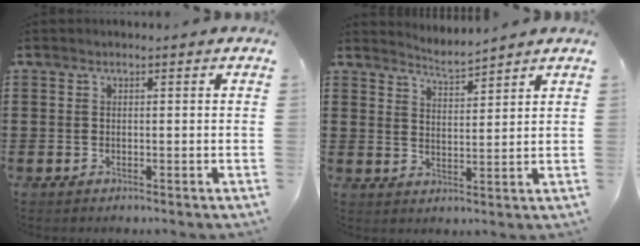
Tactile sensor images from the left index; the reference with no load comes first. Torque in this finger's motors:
{"motor_torque": [-1.01, 1.13, -0.03, -0.01]}